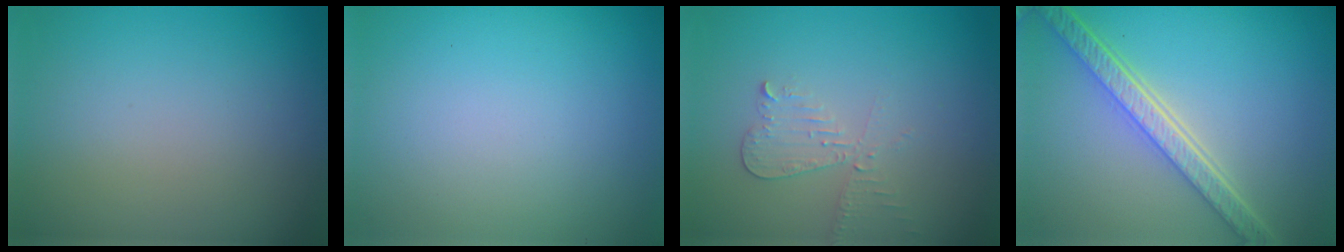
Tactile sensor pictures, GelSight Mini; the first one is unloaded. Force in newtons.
{"total": 0.0}
{"total": 2.2, "press": 2.2, "slide": 0.1}
{"total": 5.7, "press": 4.2, "slide": 3.9}